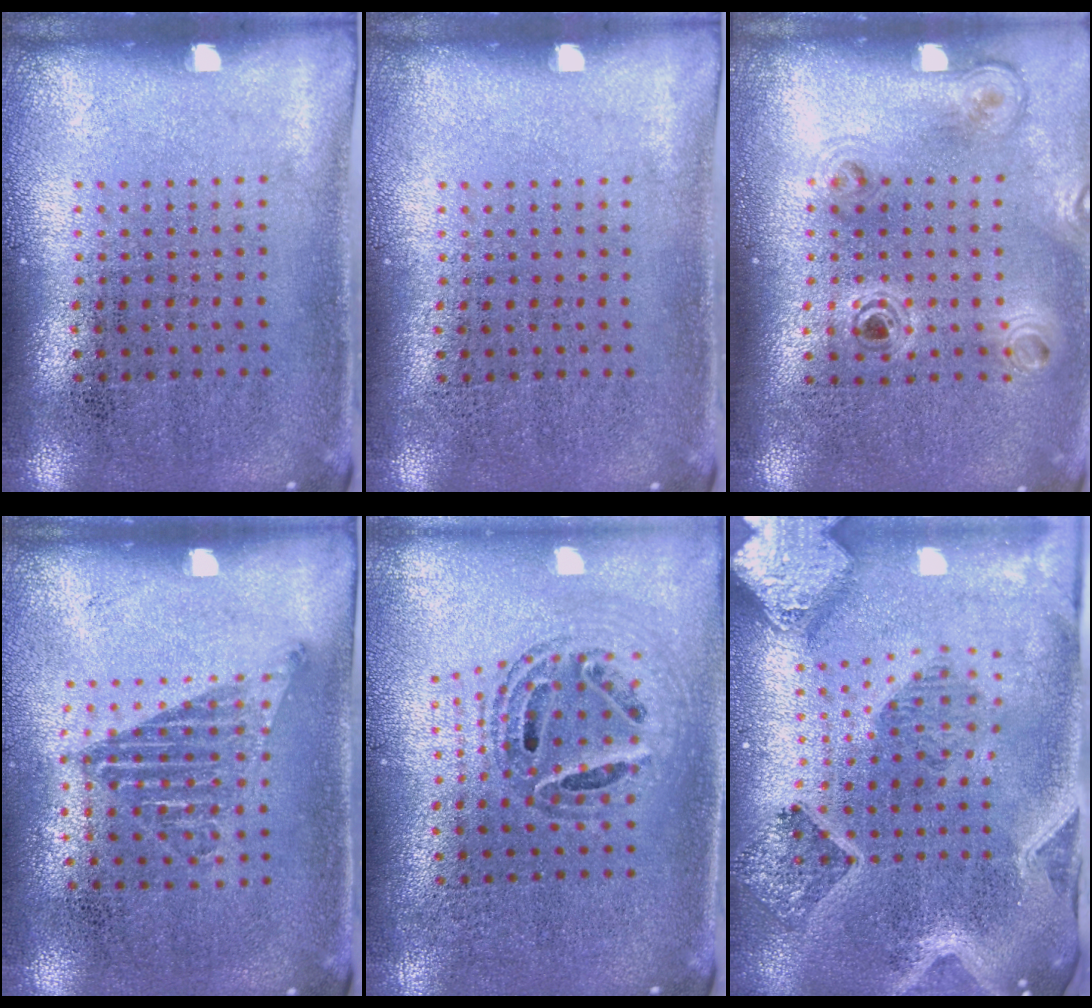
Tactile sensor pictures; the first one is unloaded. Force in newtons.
{"total": 0.0}
{"total": 1.0, "press": 1.0, "slide": 0.1}
{"total": 1.2, "press": 1.0, "slide": 0.6}
{"total": 0.9, "press": 0.8, "slide": 0.2}
{"total": 3.0, "press": 2.6, "slide": 1.6}